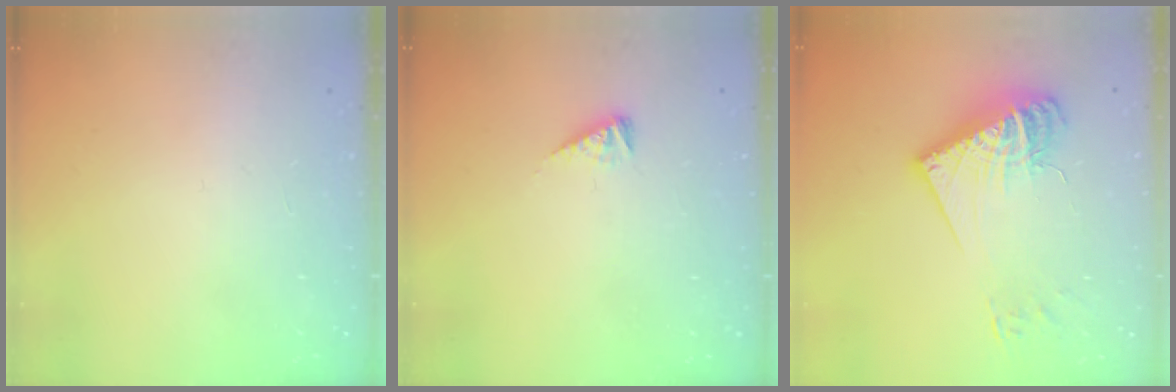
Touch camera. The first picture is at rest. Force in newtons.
{"total": 4.2, "press": 4.2, "slide": 0.6}
{"total": 14.7, "press": 14.6, "slide": 1.2}